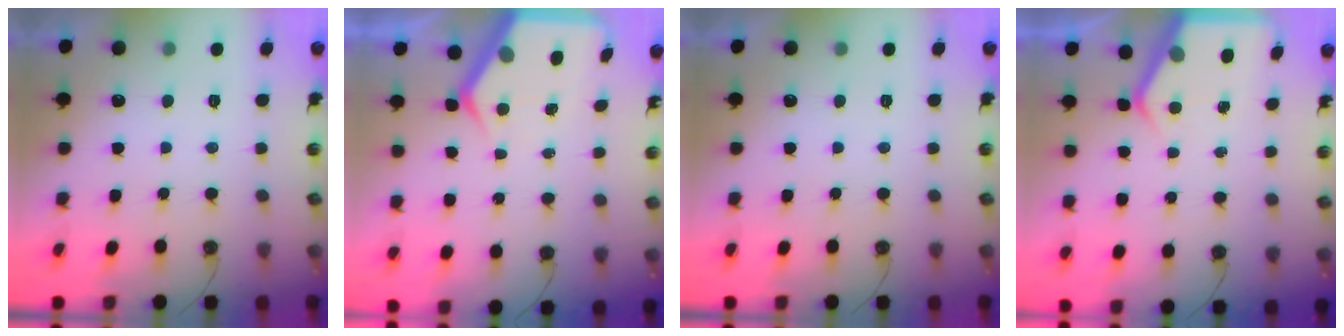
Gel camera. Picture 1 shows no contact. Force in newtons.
{"total": 7.1, "press": 7.1, "slide": 0.4}
{"total": 0.0}
{"total": 5.3, "press": 5.3, "slide": 0.5}